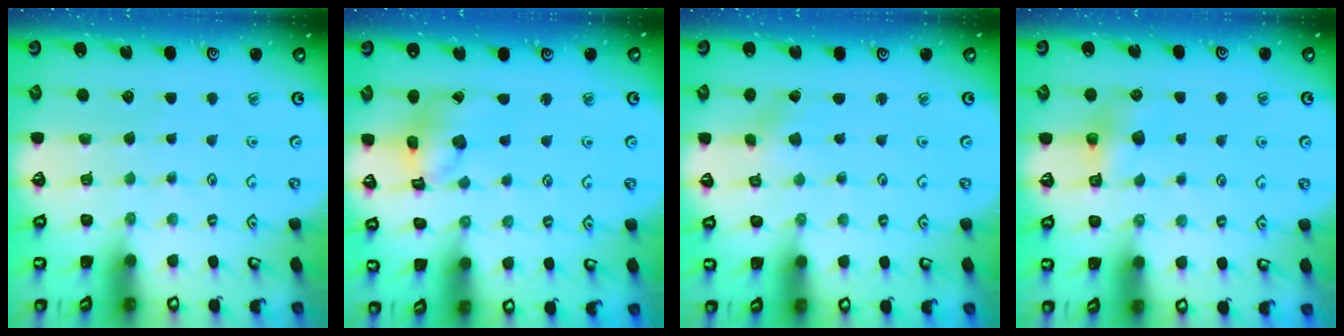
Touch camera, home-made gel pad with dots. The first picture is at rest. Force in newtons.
{"total": 11.4, "press": 11.3, "slide": 1.4}
{"total": 0.6, "press": 0.6, "slide": 0.2}
{"total": 5.3, "press": 5.3, "slide": 0.4}